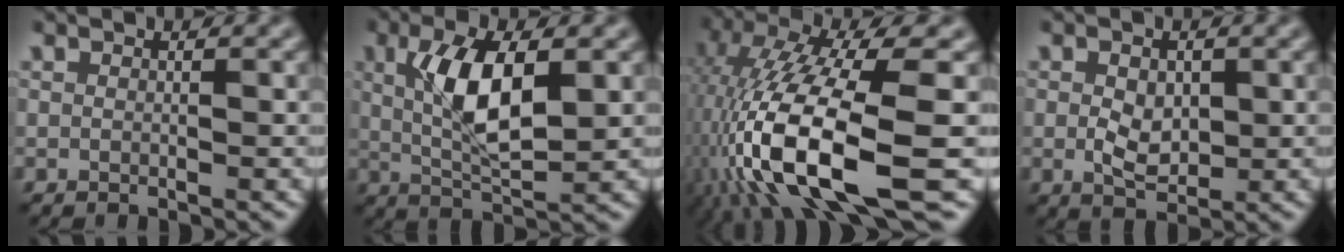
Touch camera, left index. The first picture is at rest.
{"total": 6.5, "force": [0.5, 2.3, 6.1], "torque": [-0.114, 0.008, 0.015]}
{"total": 13.8, "force": [-5.7, 4.0, 11.9], "torque": [-0.239, -0.010, -0.093]}
{"total": 2.7, "force": [-0.5, 1.7, 2.1], "torque": [-0.040, 0.000, -0.002]}